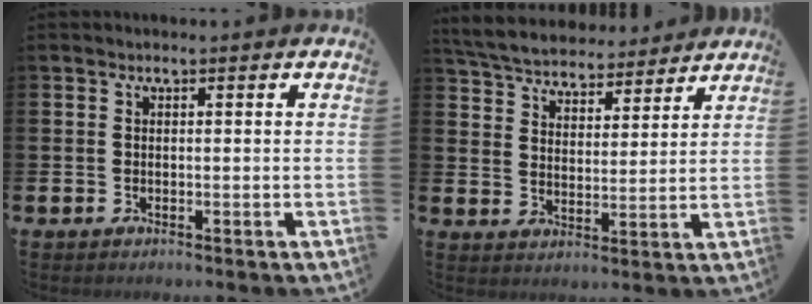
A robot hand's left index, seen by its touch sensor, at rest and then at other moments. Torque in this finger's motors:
{"motor_torque": [0.07, -0.77, -0.10, 0.02]}